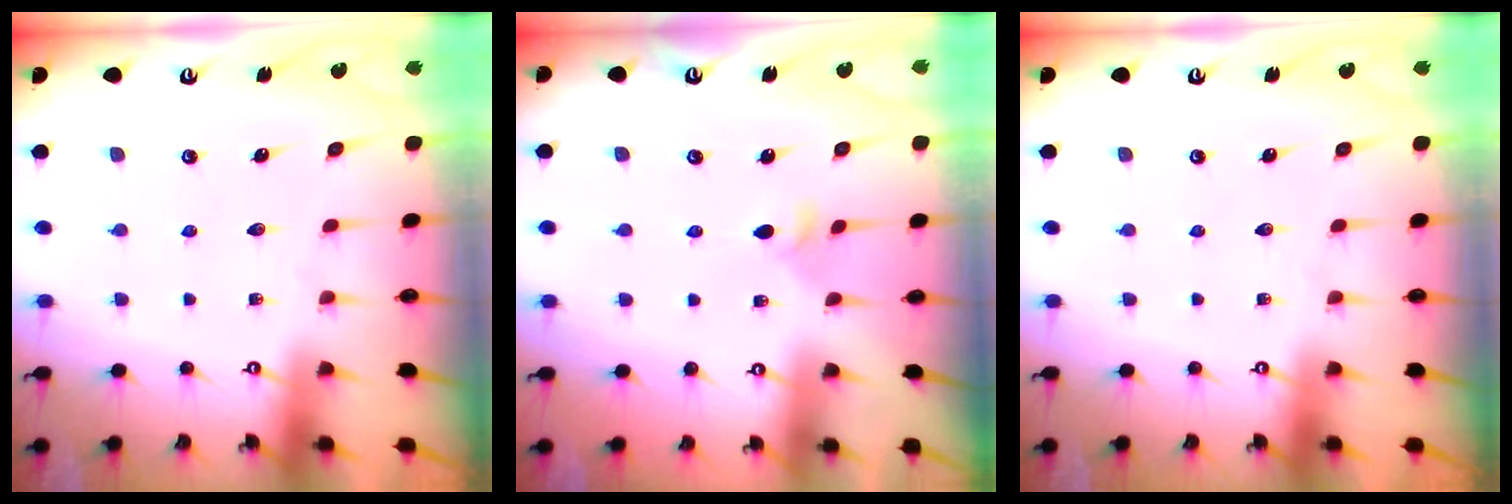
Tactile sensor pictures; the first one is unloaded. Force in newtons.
{"total": 3.7, "press": 3.6, "slide": 0.7}
{"total": 0.0}